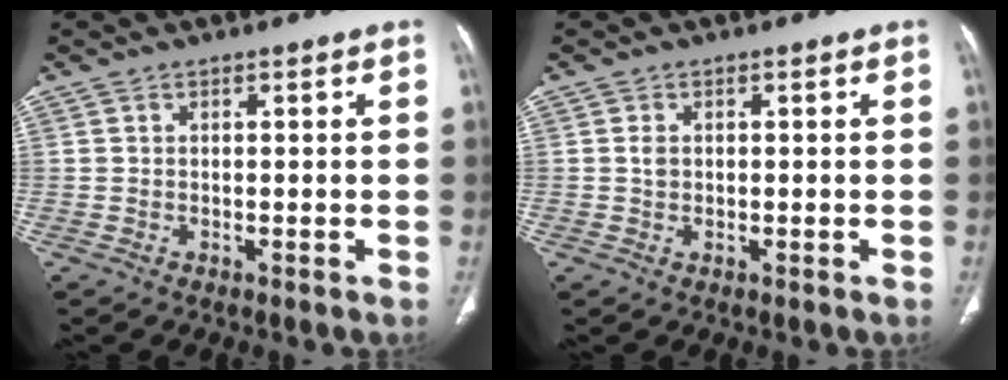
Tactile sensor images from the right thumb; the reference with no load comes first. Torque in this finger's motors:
{"motor_torque": [-0.09, 0.39, 0.02, 0.49, 0.03]}